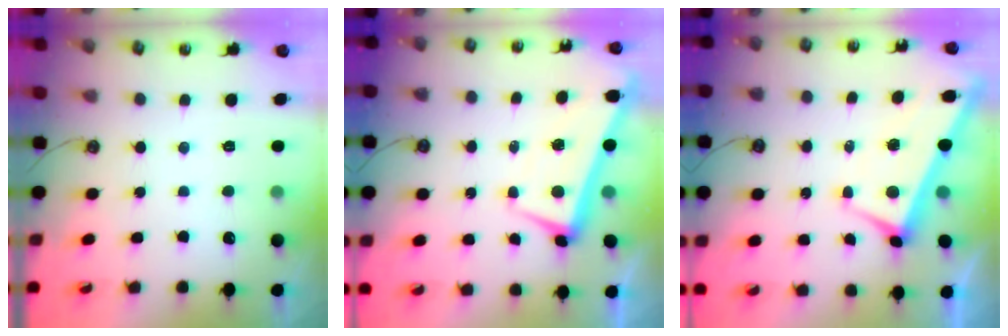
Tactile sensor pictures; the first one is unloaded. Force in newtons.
{"total": 2.1, "press": 2.0, "slide": 0.7}
{"total": 2.7, "press": 2.5, "slide": 0.9}